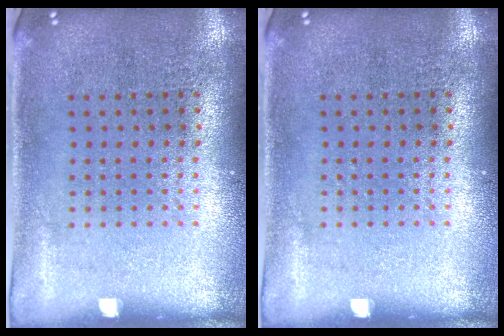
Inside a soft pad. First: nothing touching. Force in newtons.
{"total": 0.0}